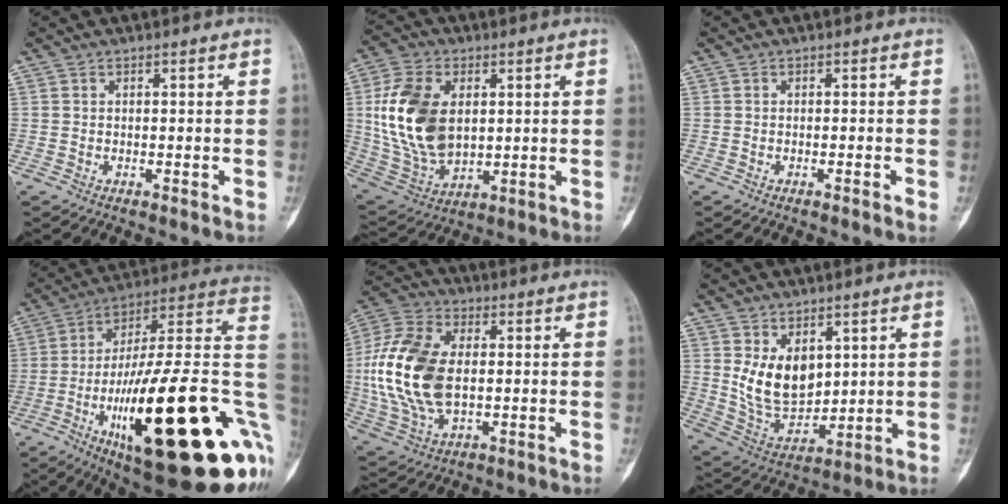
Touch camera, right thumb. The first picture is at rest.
{"total": 18.2, "force": [2.7, 11.5, 13.8], "torque": [-0.260, -0.011, 0.063]}
{"total": 0.9, "force": [-0.4, 0.0, 0.9], "torque": [-0.018, 0.000, -0.002]}
{"total": 38.3, "force": [-9.3, 10.5, 35.6], "torque": [-0.453, 0.036, -0.140]}
{"total": 19.4, "force": [0.4, 11.7, 15.5], "torque": [-0.326, 0.004, 0.012]}
{"total": 11.4, "force": [3.3, 7.7, 7.8], "torque": [-0.102, -0.032, 0.085]}